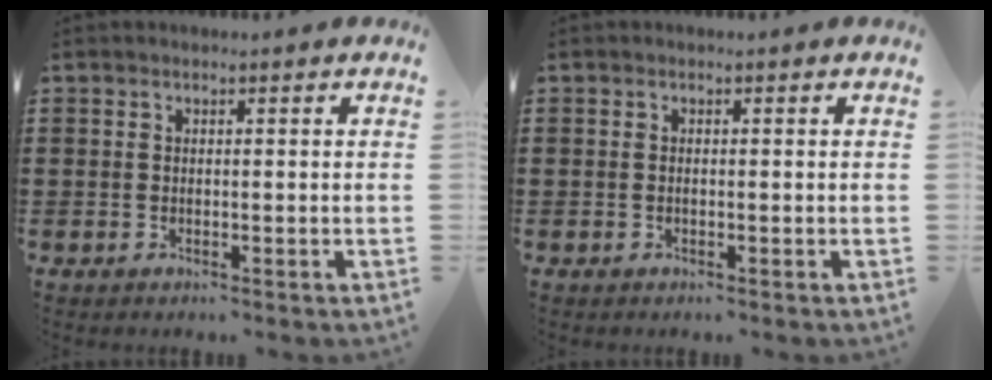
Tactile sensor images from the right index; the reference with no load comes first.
{"total": 0.0}